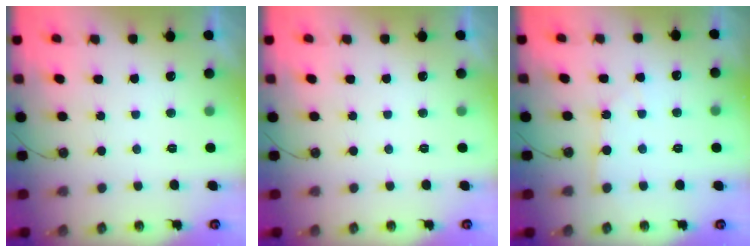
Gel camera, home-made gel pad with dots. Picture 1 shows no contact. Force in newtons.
{"total": 0.0}
{"total": 4.4, "press": 4.3, "slide": 0.5}